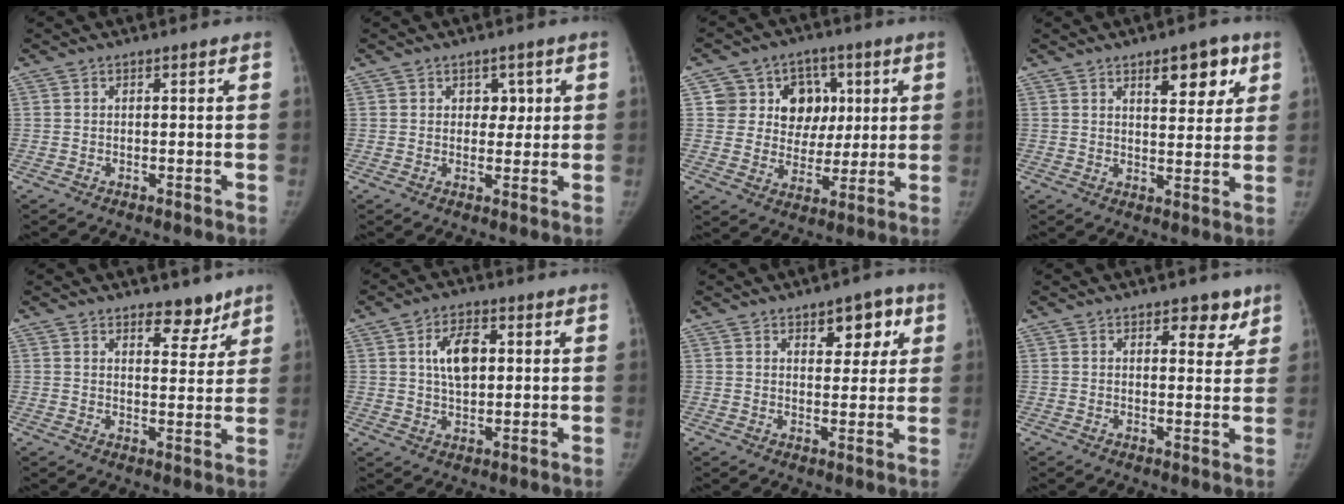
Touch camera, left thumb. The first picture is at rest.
{"total": 3.2, "force": [1.1, 2.6, 1.5], "torque": [0.011, -0.004, 0.012]}
{"total": 12.4, "force": [3.5, 11.1, 4.3], "torque": [-0.010, 0.003, 0.058]}
{"total": 8.6, "force": [4.5, 3.9, 6.2], "torque": [-0.054, -0.022, 0.063]}
{"total": 5.5, "force": [4.2, 2.7, 2.3], "torque": [0.000, -0.030, 0.061]}
{"total": 7.7, "force": [1.8, 4.5, 6.0], "torque": [-0.088, -0.001, 0.030]}
{"total": 7.2, "force": [3.5, 4.1, 4.8], "torque": [-0.026, -0.014, 0.045]}
{"total": 4.7, "force": [3.0, 2.5, 2.6], "torque": [-0.002, -0.017, 0.038]}